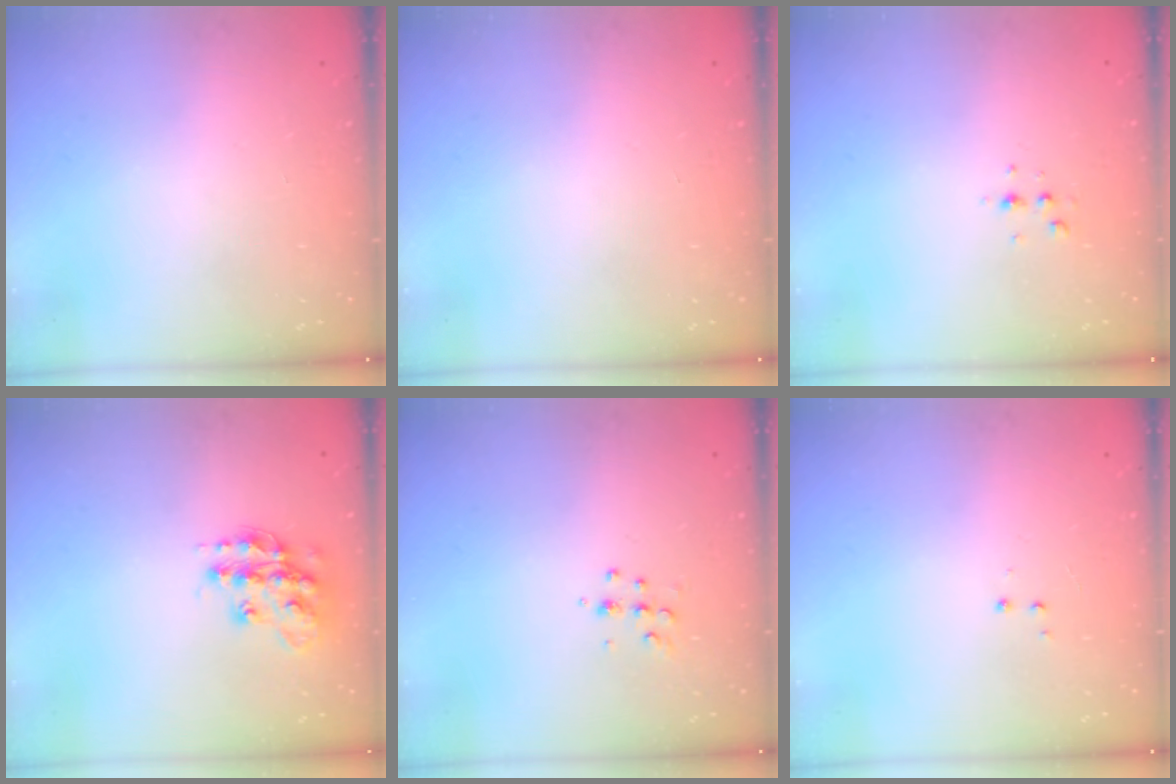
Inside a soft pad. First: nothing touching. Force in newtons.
{"total": 0.0}
{"total": 3.7, "press": 3.2, "slide": 1.7}
{"total": 14.9, "press": 14.9, "slide": 0.9}
{"total": 5.4, "press": 5.4, "slide": 0.6}
{"total": 2.9, "press": 2.8, "slide": 0.4}